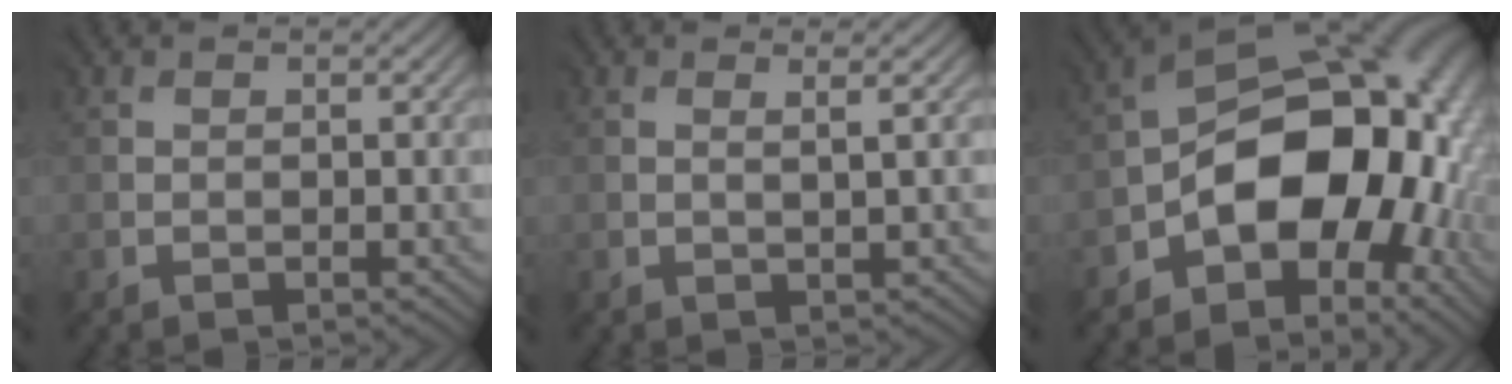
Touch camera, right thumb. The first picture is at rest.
{"total": 0.8, "force": [0.3, -0.2, 0.7], "torque": [-0.009, 0.009, 0.002]}
{"total": 16.3, "force": [-4.3, 10.5, 11.7], "torque": [-0.137, -0.001, -0.072]}